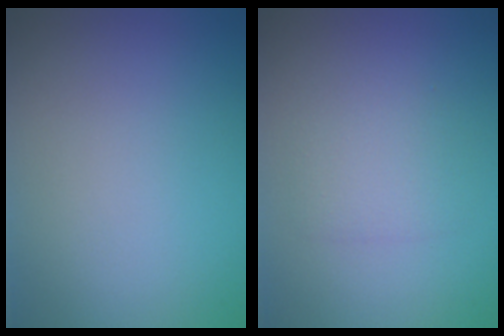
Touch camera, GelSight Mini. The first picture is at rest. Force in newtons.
{"total": 2.3, "press": 2.3, "slide": 0.1}